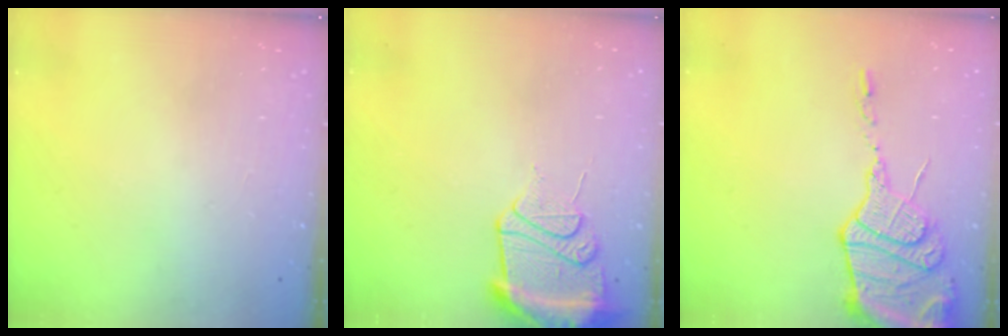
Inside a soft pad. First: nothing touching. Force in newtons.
{"total": 12.9, "press": 12.8, "slide": 1.5}
{"total": 16.4, "press": 16.3, "slide": 1.7}